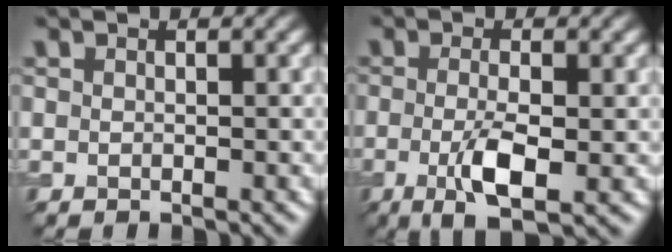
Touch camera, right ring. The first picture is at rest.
{"total": 4.8, "force": [-1.2, 1.3, 4.4], "torque": [-0.091, -0.011, -0.022]}